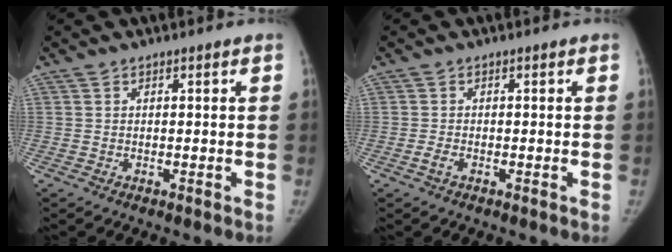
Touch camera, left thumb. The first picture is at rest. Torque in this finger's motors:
{"motor_torque": [-0.27, 0.10, 0.40, -0.21, -0.04]}